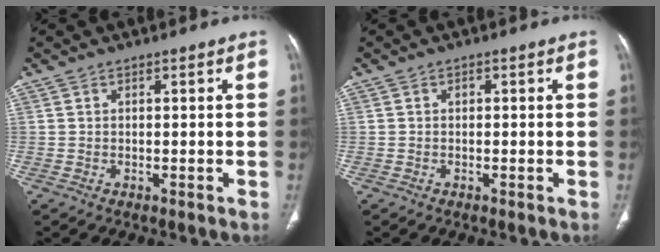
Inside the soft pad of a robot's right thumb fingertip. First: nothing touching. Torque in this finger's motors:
{"motor_torque": [0.06, 0.29, 0.00, 0.57, 0.02]}